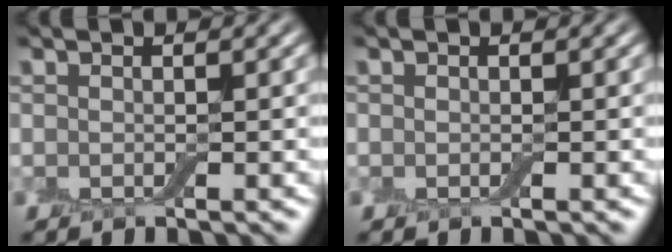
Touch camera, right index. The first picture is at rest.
{"total": 0.0}